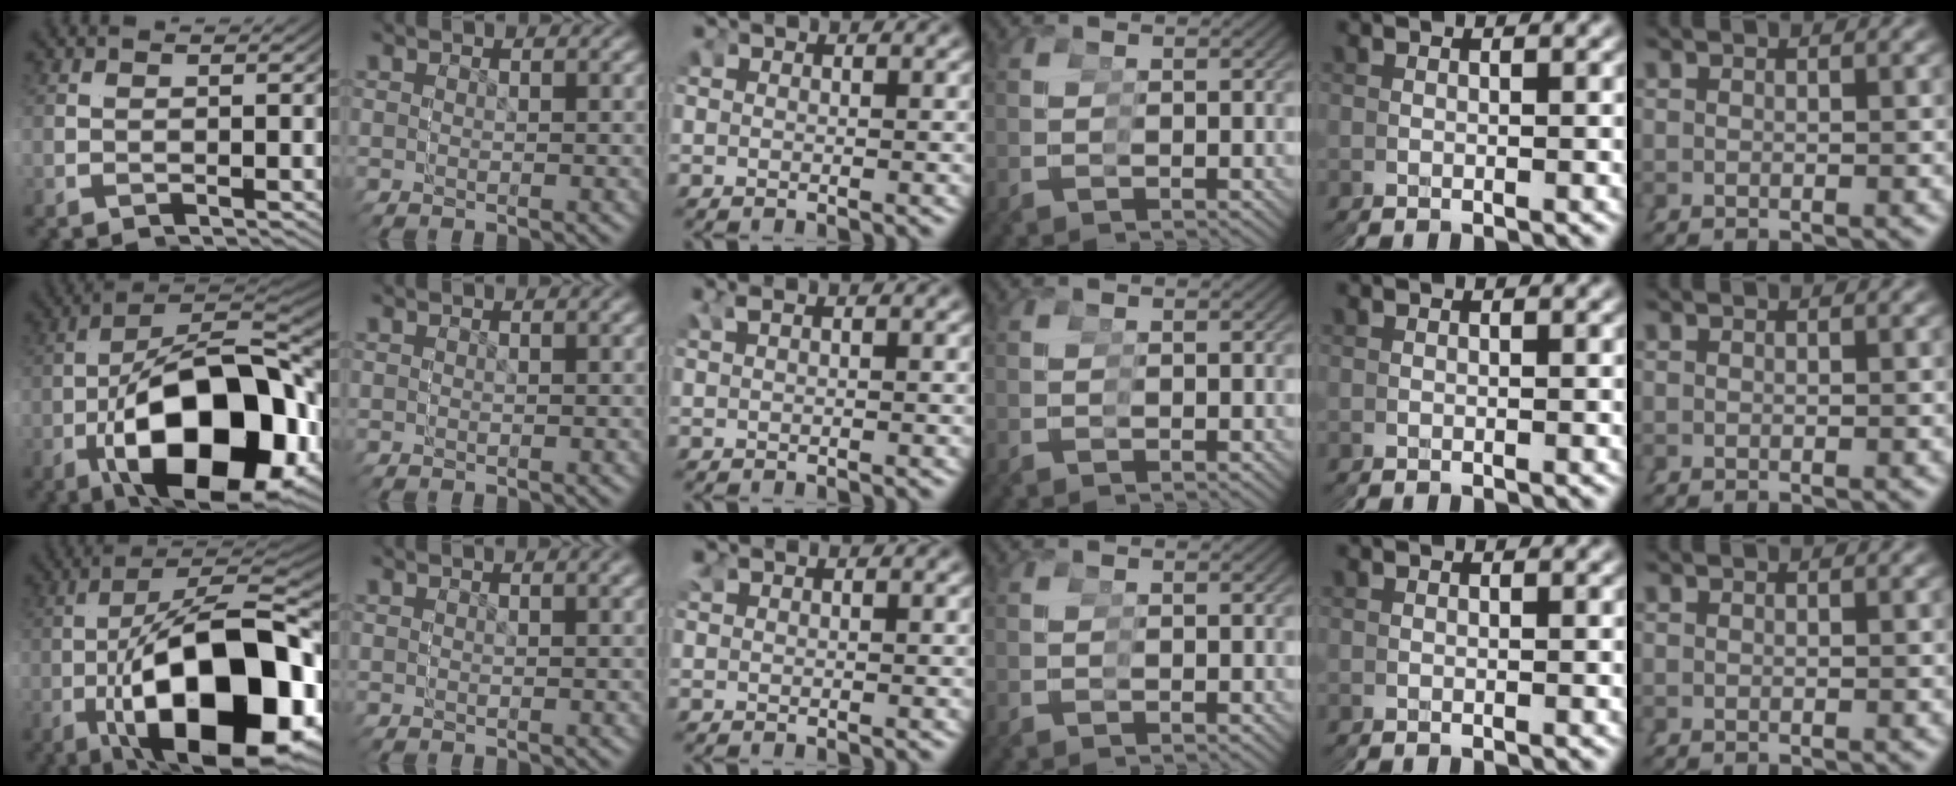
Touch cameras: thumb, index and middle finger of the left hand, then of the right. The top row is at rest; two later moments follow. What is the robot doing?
{"motion": "grasp_and_lifting", "object": "screwdriver"}